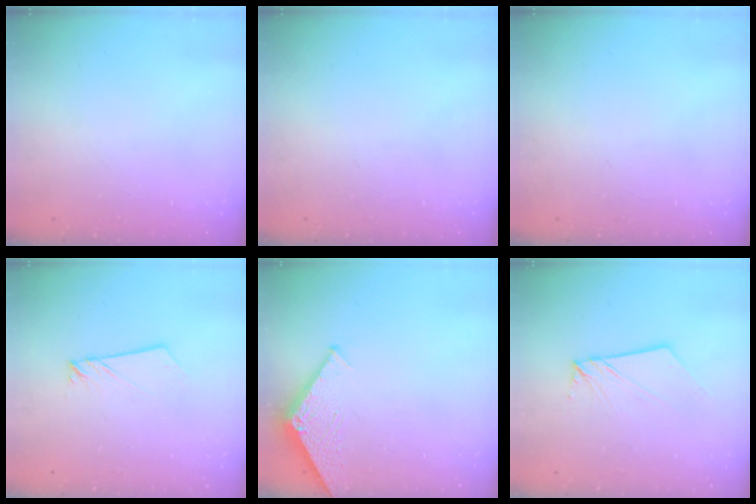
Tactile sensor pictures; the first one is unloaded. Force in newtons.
{"total": 0.0}
{"total": 0.0}
{"total": 2.2, "press": 2.2, "slide": 0.1}
{"total": 2.9, "press": 2.9, "slide": 0.3}
{"total": 6.4, "press": 6.3, "slide": 0.8}